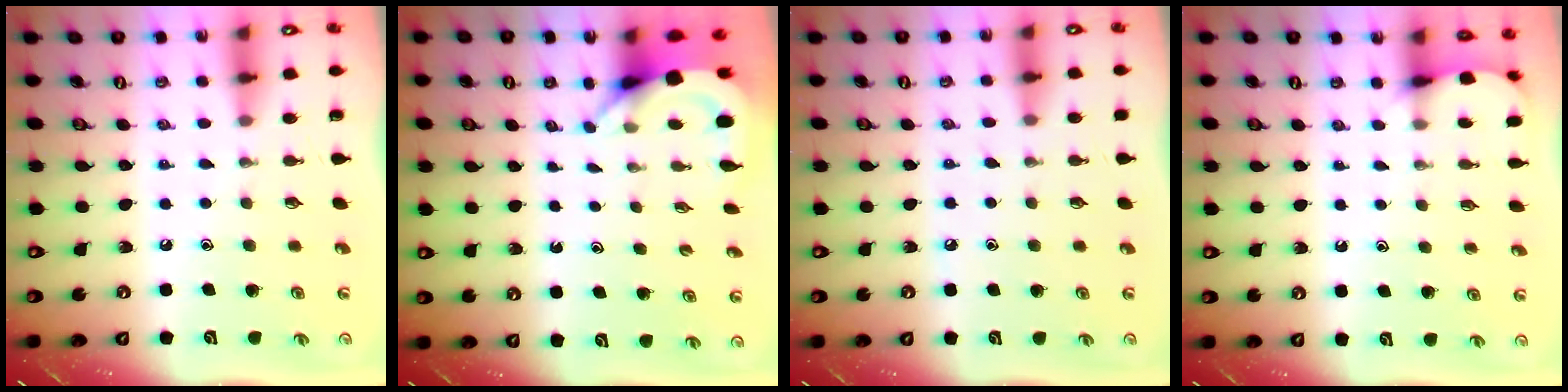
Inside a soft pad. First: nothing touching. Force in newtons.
{"total": 3.5, "press": 3.5, "slide": 0.2}
{"total": 3.7, "press": 3.7, "slide": 0.6}
{"total": 3.9, "press": 3.9, "slide": 0.3}